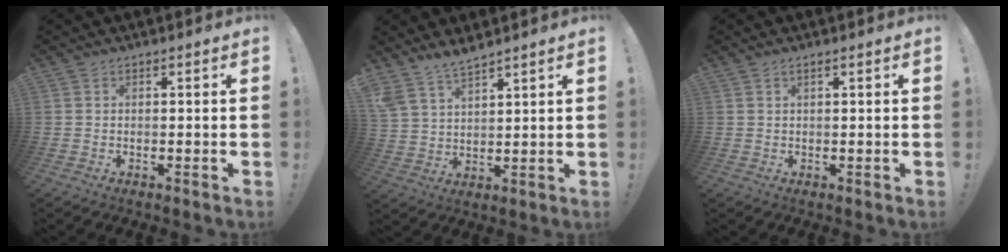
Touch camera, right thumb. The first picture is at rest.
{"total": 6.9, "force": [6.4, 1.6, 1.9], "torque": [-0.047, -0.038, 0.126]}
{"total": 1.1, "force": [0.7, -0.1, 0.9], "torque": [-0.021, 0.000, 0.012]}